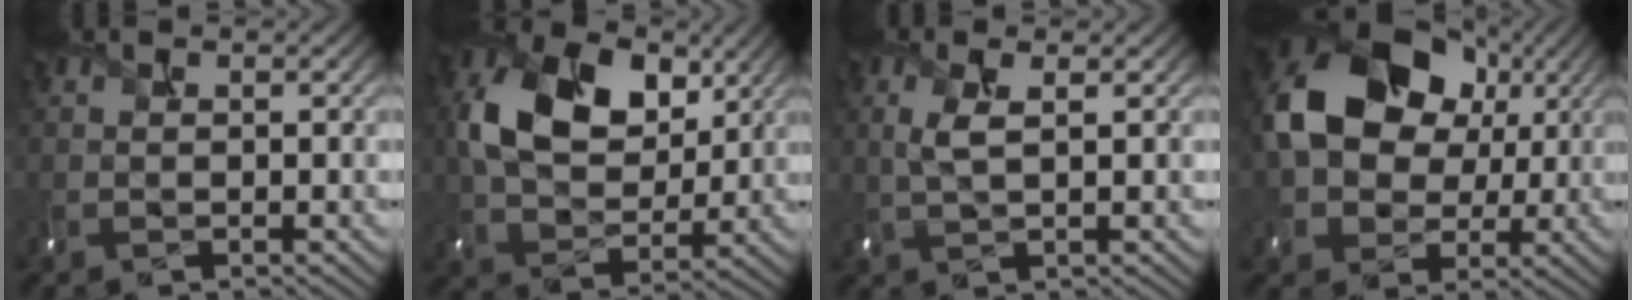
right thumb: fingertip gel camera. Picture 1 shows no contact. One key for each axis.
{"total": 11.9, "fx": 3.8, "fy": 8.1, "fz": 7.9, "tx": -0.168, "ty": 0.008, "tz": 0.066}
{"total": 2.5, "fx": 0.8, "fy": 0.7, "fz": 2.3, "tx": -0.057, "ty": 0.005, "tz": 0.018}
{"total": 15.6, "fx": 3.3, "fy": 12.0, "fz": 9.5, "tx": -0.180, "ty": 0.004, "tz": 0.064}